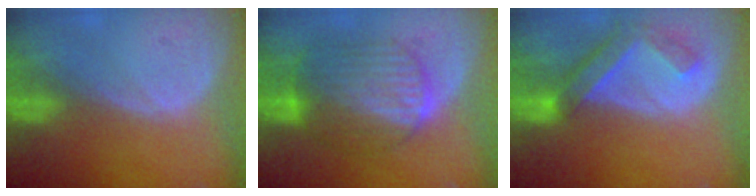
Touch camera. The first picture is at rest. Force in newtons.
{"total": 9.3, "press": 9.3, "slide": 0.6}
{"total": 6.6, "press": 5.9, "slide": 3.0}